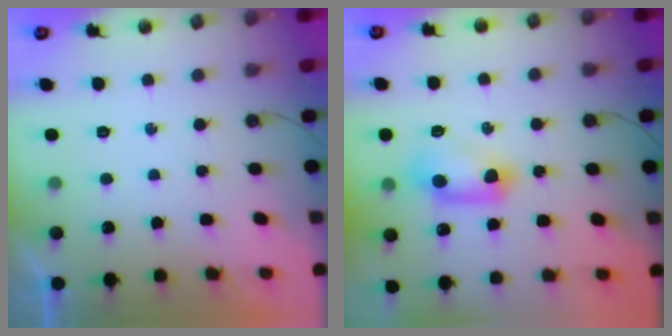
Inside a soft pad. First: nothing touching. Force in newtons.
{"total": 10.9, "press": 10.4, "slide": 3.4}